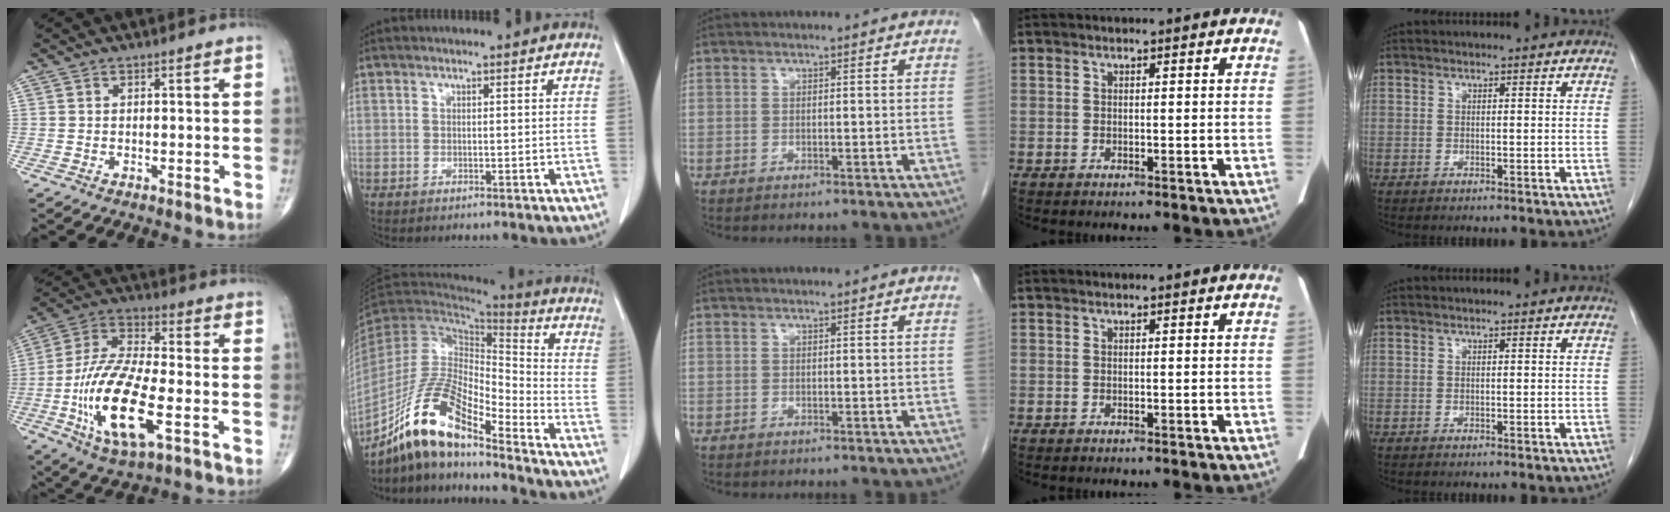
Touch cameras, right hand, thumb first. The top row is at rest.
{"thumb": {"total": 19.1, "force": [-5.7, 6.9, 16.9], "torque": [-0.341, 0.015, -0.100]}, "index": {"total": 15.4, "force": [-11.7, 3.3, 9.5], "torque": [-0.180, 0.003, -0.217]}}